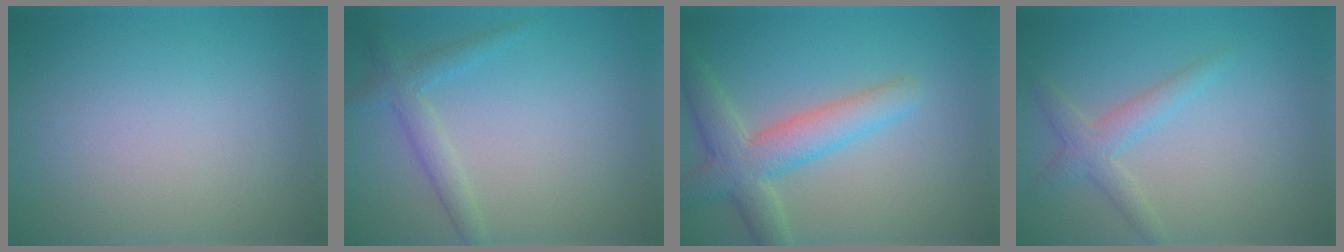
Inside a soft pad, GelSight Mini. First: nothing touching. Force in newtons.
{"total": 2.3, "press": 2.3, "slide": 0.1}
{"total": 5.1, "press": 5.1, "slide": 0.5}
{"total": 2.4, "press": 2.4, "slide": 0.2}